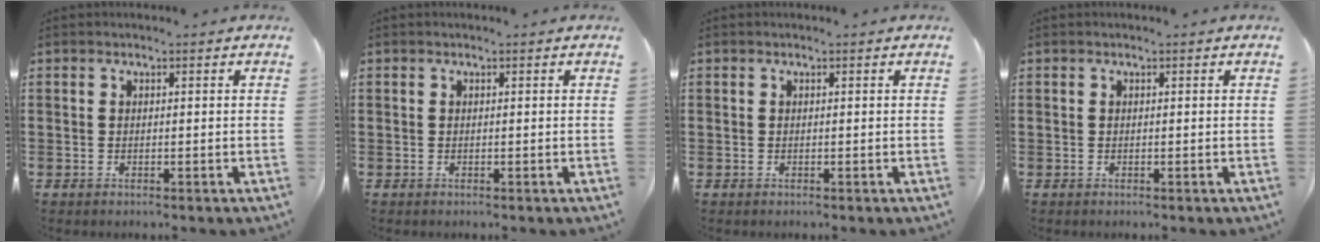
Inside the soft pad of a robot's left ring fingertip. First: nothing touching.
{"total": 0.0}
{"total": 0.0}
{"total": 0.0}